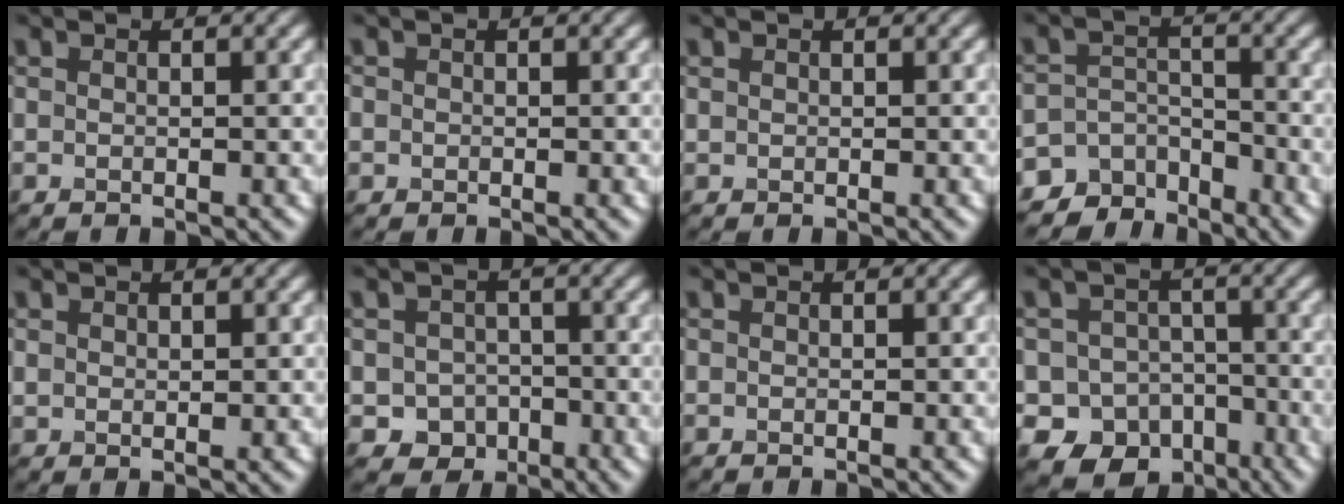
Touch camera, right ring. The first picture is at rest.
{"total": 0.7, "force": [0.0, 0.7, 0.0], "torque": [0.006, -0.006, -0.002]}
{"total": 0.0}
{"total": 5.4, "force": [-4.6, 2.9, 0.4], "torque": [0.010, -0.004, -0.073]}
{"total": 0.8, "force": [0.6, 0.4, 0.3], "torque": [-0.008, -0.003, 0.016]}
{"total": 3.0, "force": [-0.9, 2.7, 1.0], "torque": [-0.010, -0.004, -0.016]}
{"total": 0.0}
{"total": 10.4, "force": [-5.8, 8.2, 2.8], "torque": [-0.021, -0.028, -0.103]}